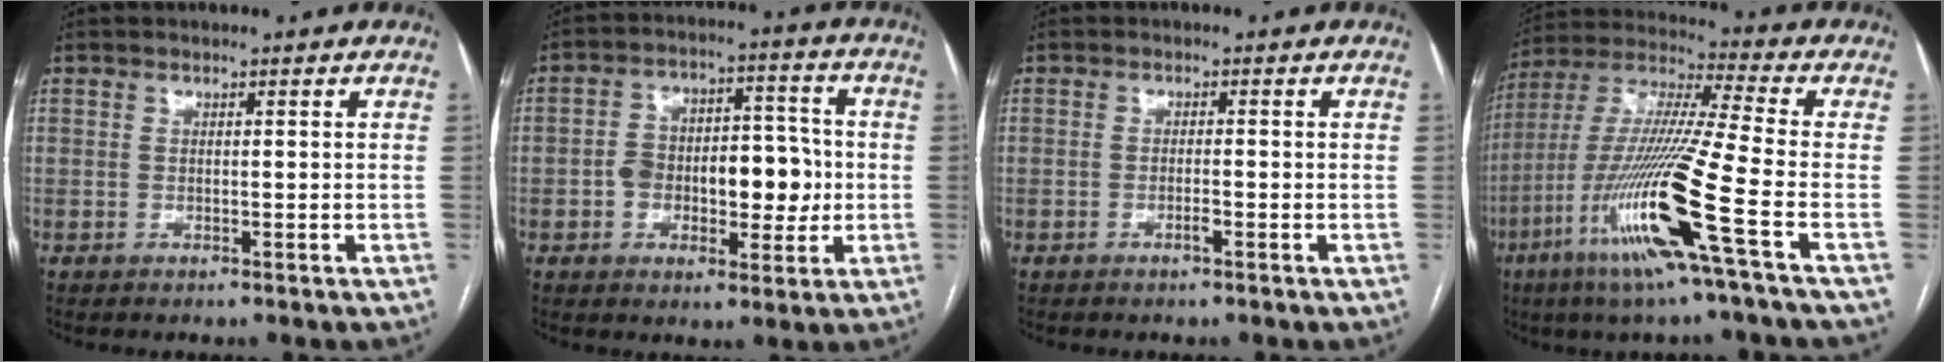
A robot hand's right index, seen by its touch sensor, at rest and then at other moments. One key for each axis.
{"total": 12.0, "fx": -1.6, "fy": 6.5, "fz": 9.9, "tx": -0.147, "ty": 0.036, "tz": -0.018}
{"total": 1.3, "fx": -0.7, "fy": 0.1, "fz": 1.1, "tx": -0.023, "ty": 0.000, "tz": -0.013}
{"total": 18.6, "fx": -7.5, "fy": -1.1, "fz": 17.0, "tx": -0.359, "ty": -0.028, "tz": -0.151}